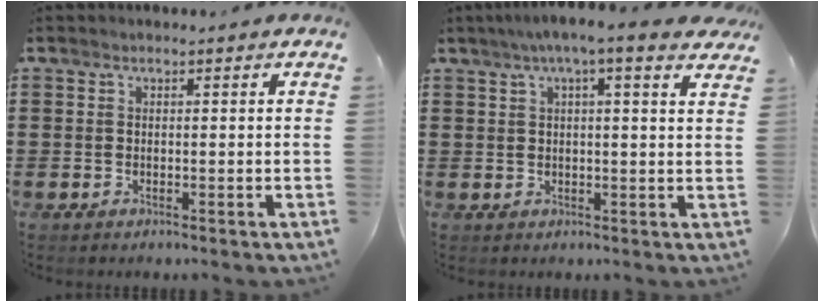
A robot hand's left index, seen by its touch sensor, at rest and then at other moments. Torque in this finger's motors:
{"motor_torque": [2.14, 0.00, 0.19, -0.12]}